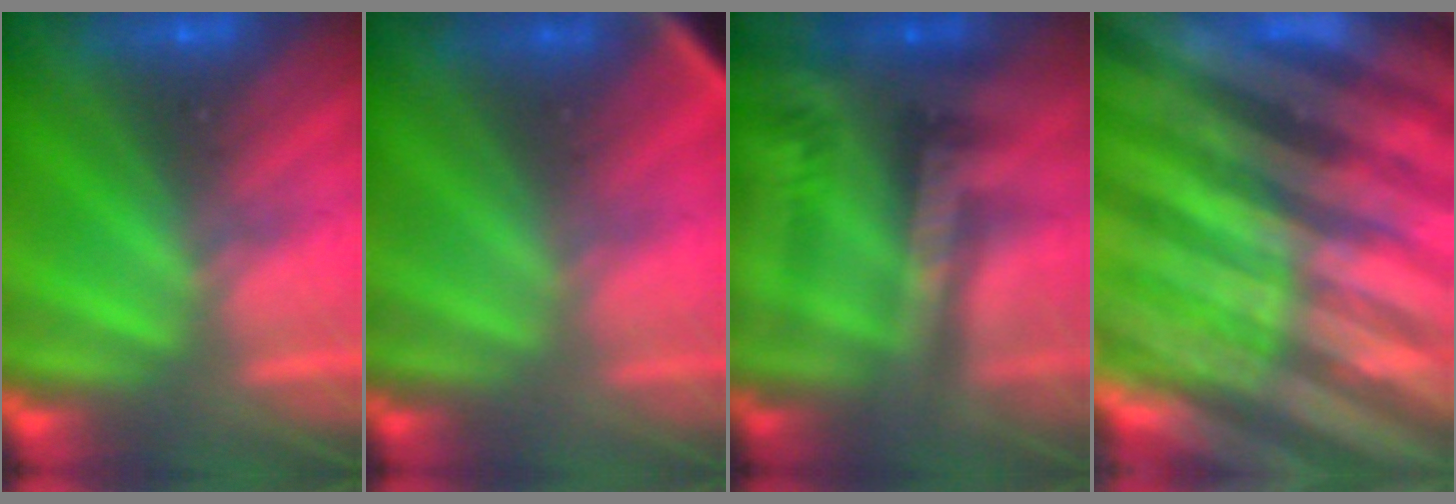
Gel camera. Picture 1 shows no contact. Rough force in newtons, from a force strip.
{"total": 2.8}
{"total": 2.4}
{"total": 5.6}